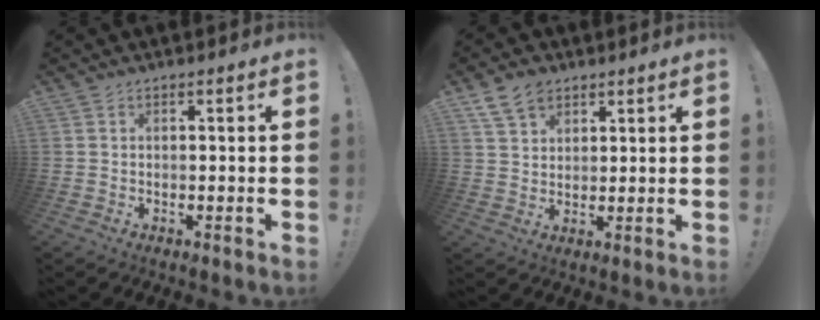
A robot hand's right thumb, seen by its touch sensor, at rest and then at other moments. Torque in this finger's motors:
{"motor_torque": [-0.24, 1.09, 0.00, 0.32, 0.00]}